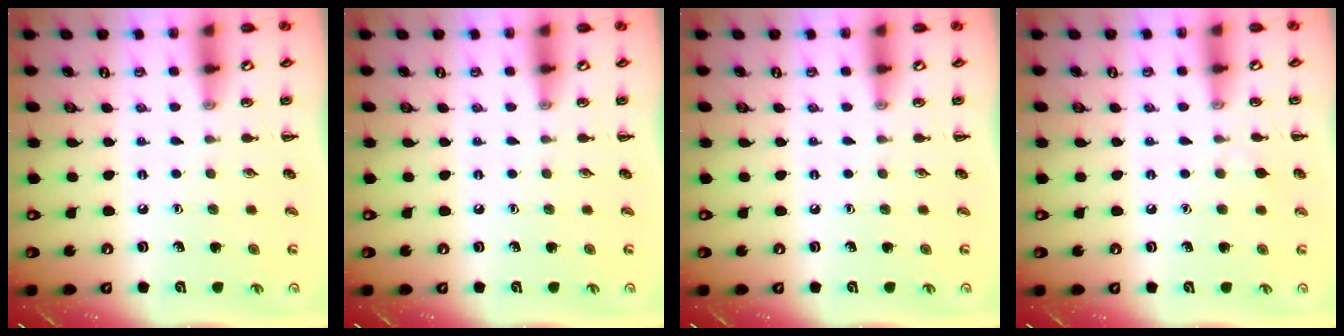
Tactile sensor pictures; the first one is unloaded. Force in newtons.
{"total": 0.0}
{"total": 0.0}
{"total": 3.9, "press": 3.6, "slide": 1.6}